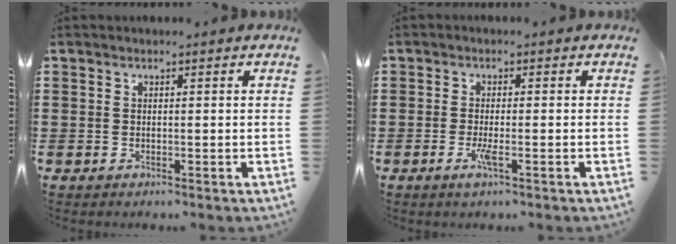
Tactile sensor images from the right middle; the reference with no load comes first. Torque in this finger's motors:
{"motor_torque": [0.52, 0.00, 0.03, 0.04]}